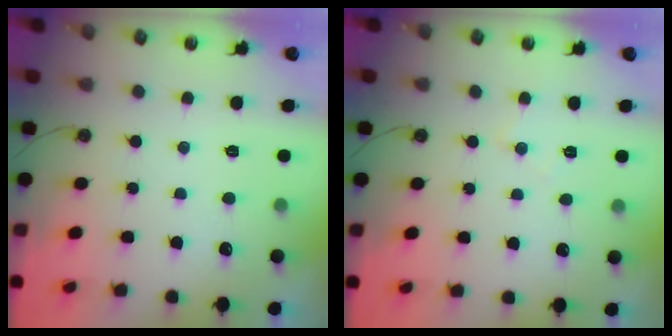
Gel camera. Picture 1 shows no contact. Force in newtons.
{"total": 5.2, "press": 5.1, "slide": 0.8}